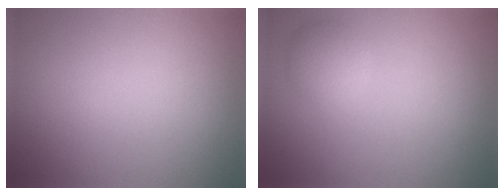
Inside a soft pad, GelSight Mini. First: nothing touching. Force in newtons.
{"total": 2.1, "press": 2.1, "slide": 0.0}